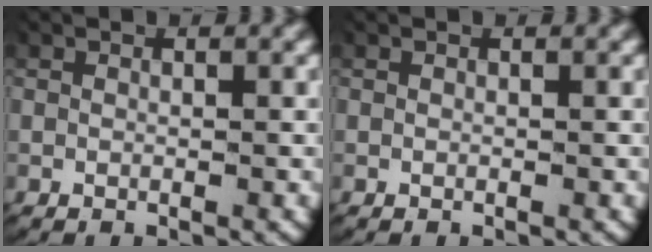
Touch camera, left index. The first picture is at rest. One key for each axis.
{"total": 0.0}